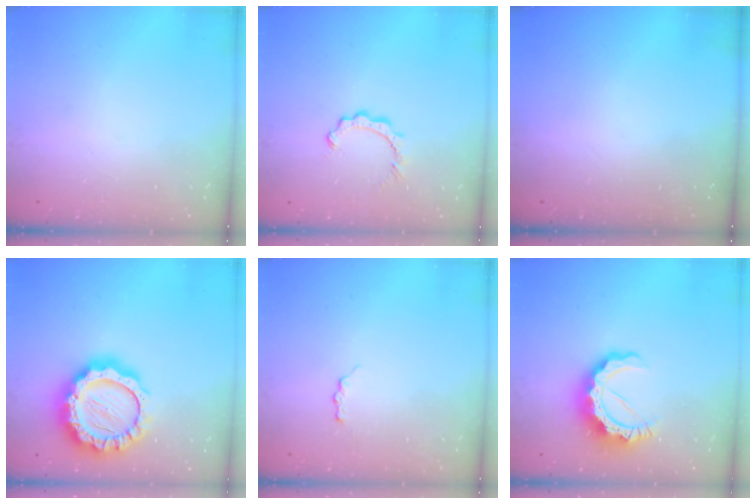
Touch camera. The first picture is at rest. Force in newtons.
{"total": 2.8, "press": 2.8, "slide": 0.3}
{"total": 0.0}
{"total": 19.7, "press": 19.6, "slide": 1.9}
{"total": 2.6, "press": 2.6, "slide": 0.4}
{"total": 10.3, "press": 10.3, "slide": 1.0}